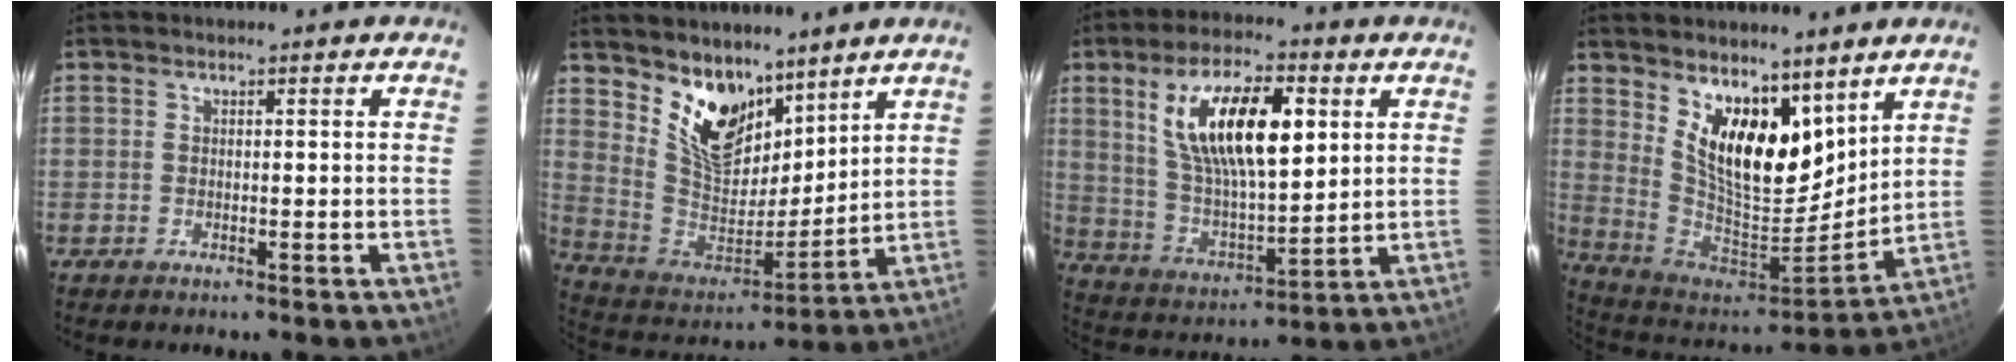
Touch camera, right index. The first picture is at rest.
{"total": 14.6, "force": [10.0, 7.8, 7.3], "torque": [-0.148, -0.006, 0.198]}
{"total": 18.1, "force": [6.0, 7.0, 15.6], "torque": [-0.284, 0.012, 0.119]}
{"total": 16.3, "force": [9.3, 7.8, 10.9], "torque": [-0.200, -0.013, 0.178]}